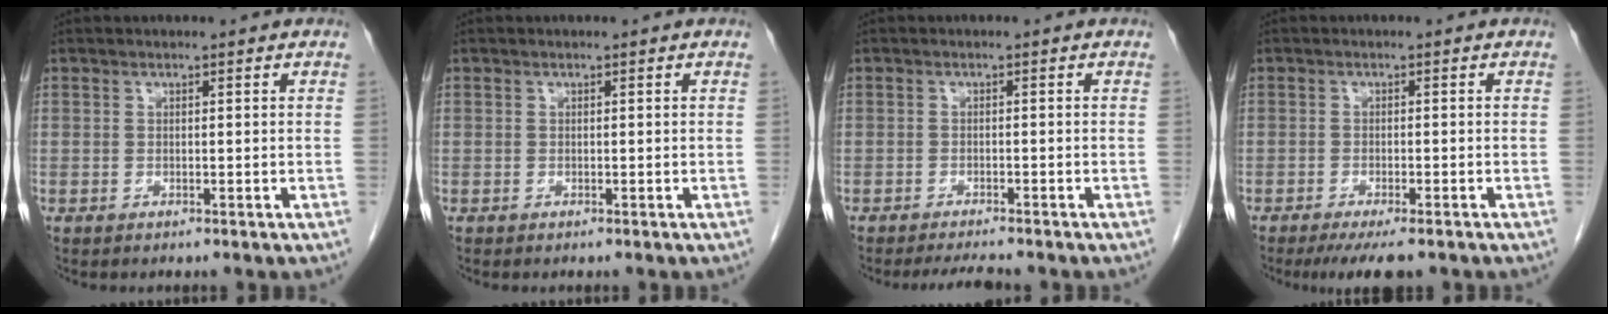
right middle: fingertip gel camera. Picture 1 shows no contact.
{"total": 0.0}
{"total": 3.4, "force": [-3.1, 0.0, 1.3], "torque": [-0.024, -0.013, -0.047]}
{"total": 6.1, "force": [-4.6, 1.1, 3.8], "torque": [-0.053, -0.013, -0.069]}